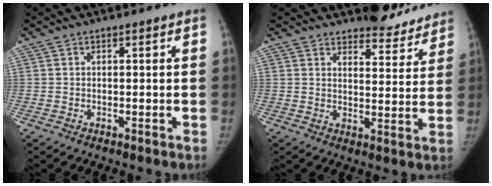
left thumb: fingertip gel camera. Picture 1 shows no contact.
{"total": 8.4, "force": [7.8, 2.9, 1.0], "torque": [0.022, -0.067, 0.096]}